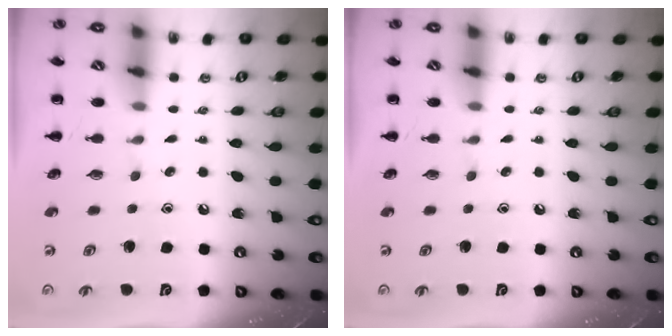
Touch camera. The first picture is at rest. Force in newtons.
{"total": 0.0}